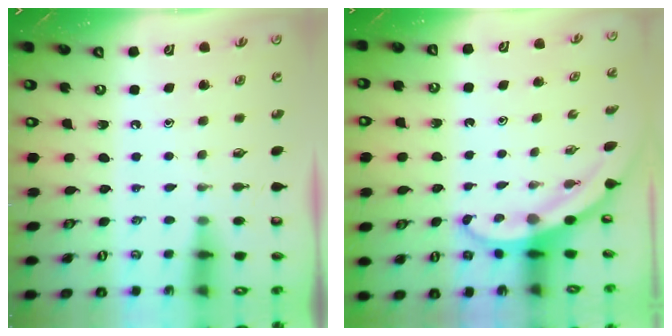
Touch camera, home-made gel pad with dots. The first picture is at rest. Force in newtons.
{"total": 3.5, "press": 3.5, "slide": 0.1}